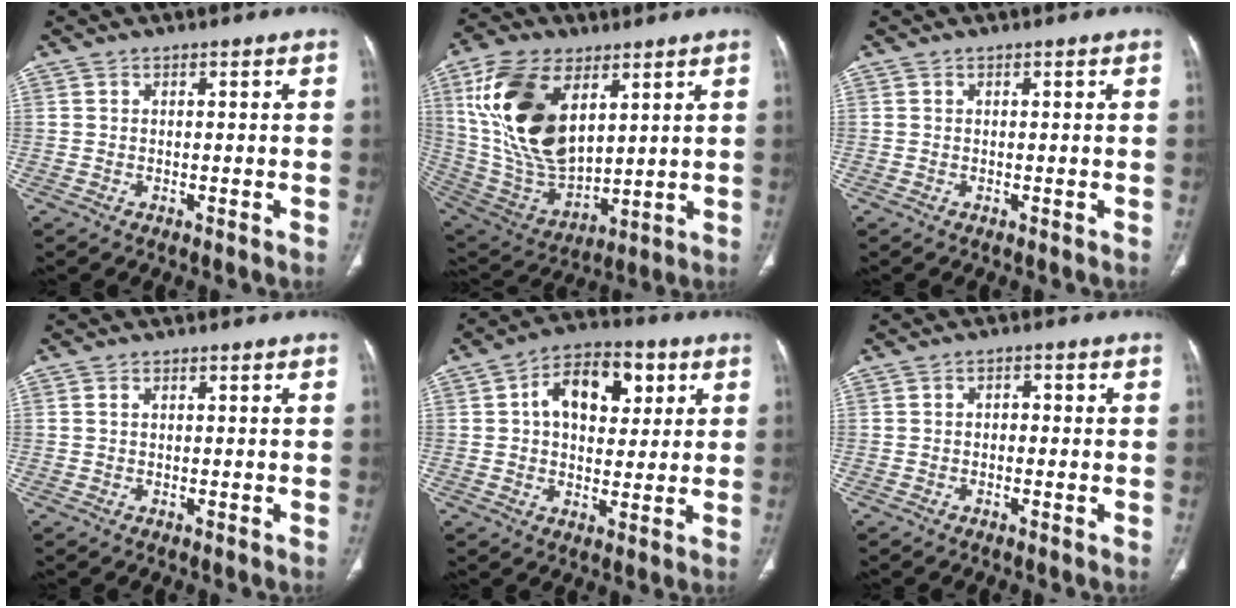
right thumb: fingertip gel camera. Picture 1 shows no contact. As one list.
[{"total": 22.0, "force": [7.7, 12.1, 16.7], "torque": [-0.305, -0.034, 0.156]}, {"total": 0.0}, {"total": 0.6, "force": [0.1, 0.4, 0.4], "torque": [-0.010, 0.003, 0.003]}, {"total": 13.3, "force": [3.9, 8.4, 9.6], "torque": [-0.110, 0.008, 0.056]}, {"total": 1.8, "force": [-0.2, 1.3, 1.2], "torque": [-0.009, 0.008, -0.009]}]